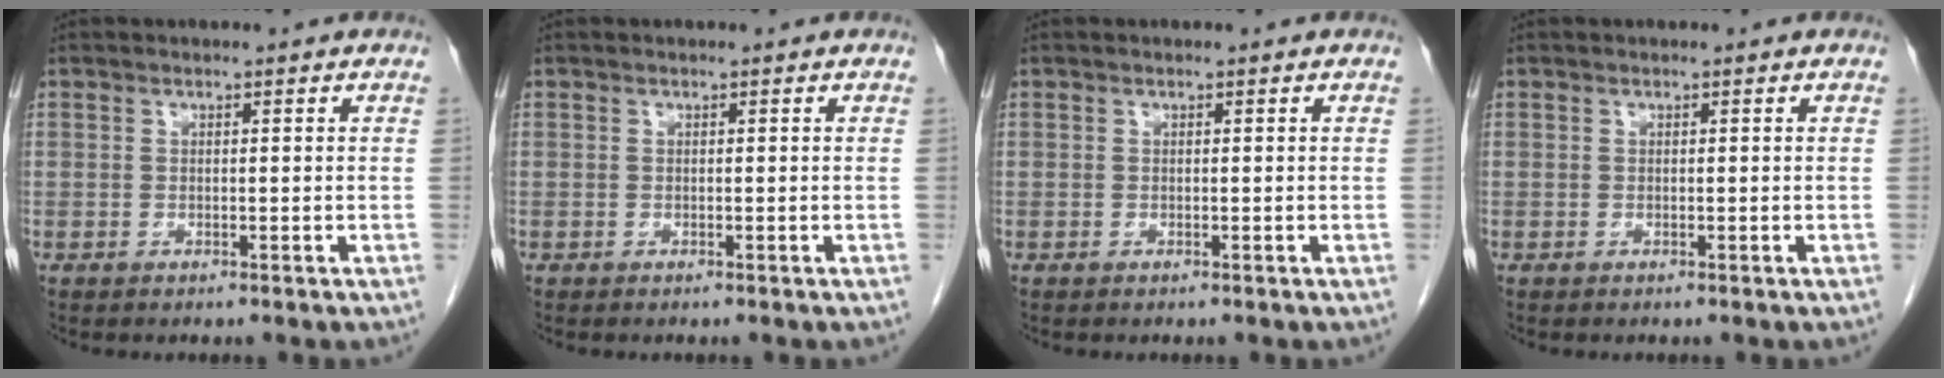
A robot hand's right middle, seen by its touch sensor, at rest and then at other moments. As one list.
[{"total": 0.0}, {"total": 0.0}, {"total": 0.0}]